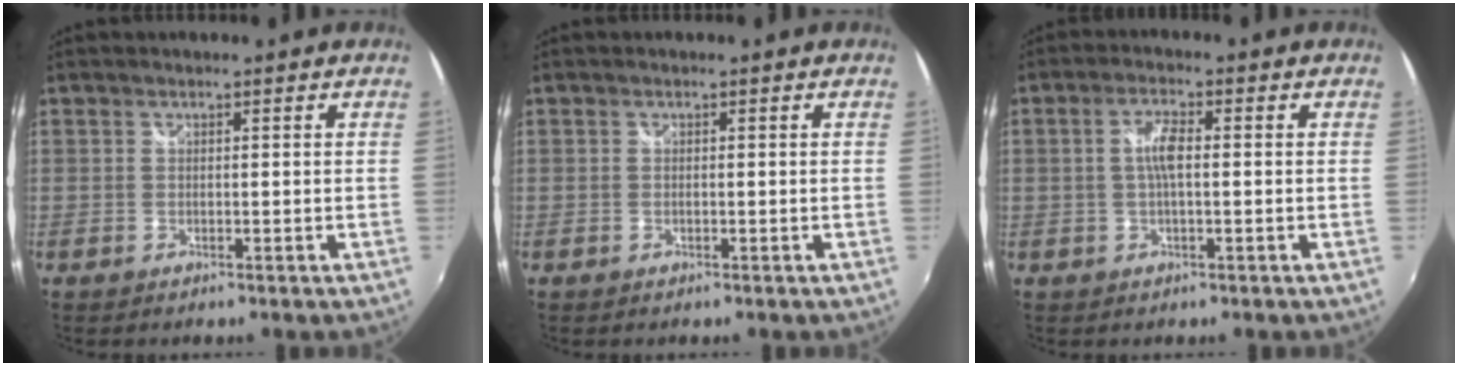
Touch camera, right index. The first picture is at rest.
{"total": 0.0}
{"total": 3.9, "force": [0.0, 1.0, 3.8], "torque": [-0.073, 0.006, 0.003]}